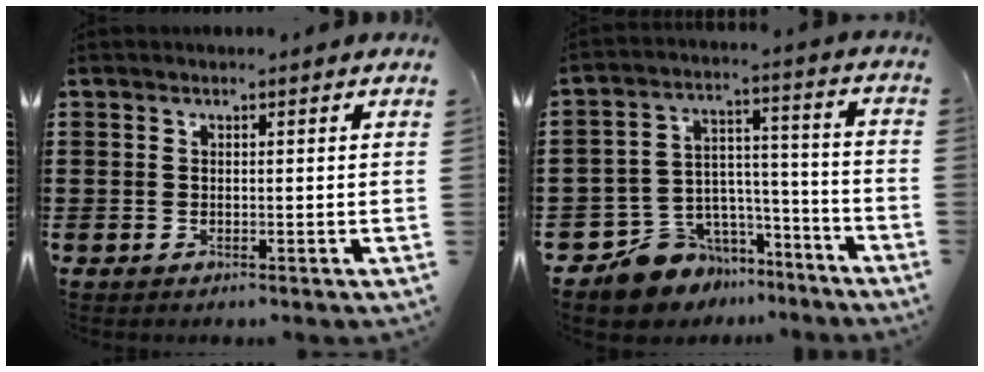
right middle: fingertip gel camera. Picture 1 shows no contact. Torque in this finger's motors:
{"motor_torque": [2.14, 0.00, 0.11, 0.02]}